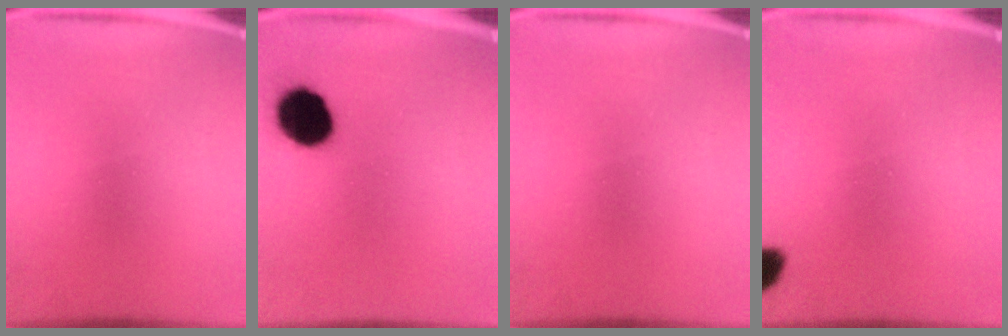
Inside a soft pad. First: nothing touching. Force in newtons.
{"total": 12.9}
{"total": 0.0}
{"total": 4.3}